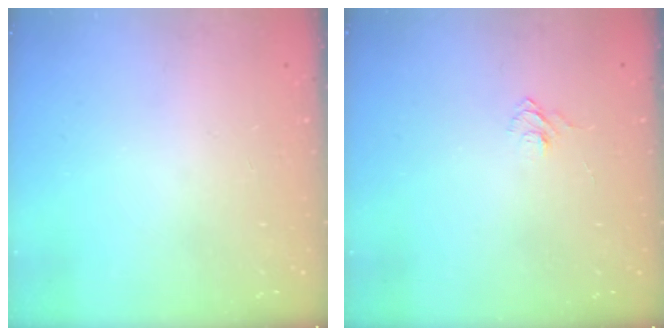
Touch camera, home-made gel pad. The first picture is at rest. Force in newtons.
{"total": 4.5, "press": 4.4, "slide": 0.4}